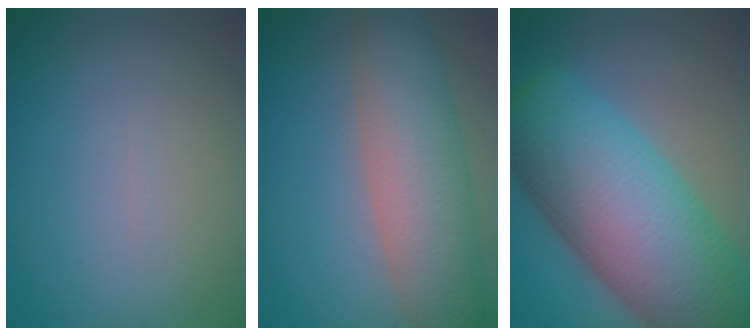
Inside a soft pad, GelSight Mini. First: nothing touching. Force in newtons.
{"total": 8.0, "press": 8.0, "slide": 0.4}
{"total": 15.0, "press": 15.0, "slide": 0.5}